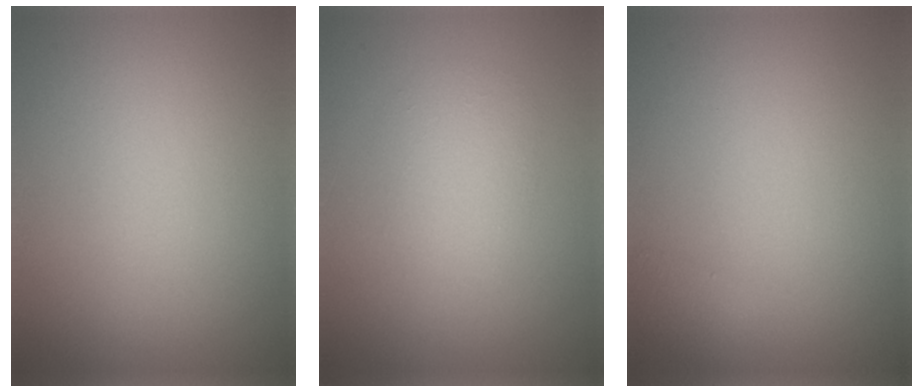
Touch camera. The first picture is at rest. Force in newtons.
{"total": 2.0, "press": 2.0, "slide": 0.0}
{"total": 0.8, "press": 0.8, "slide": 0.0}